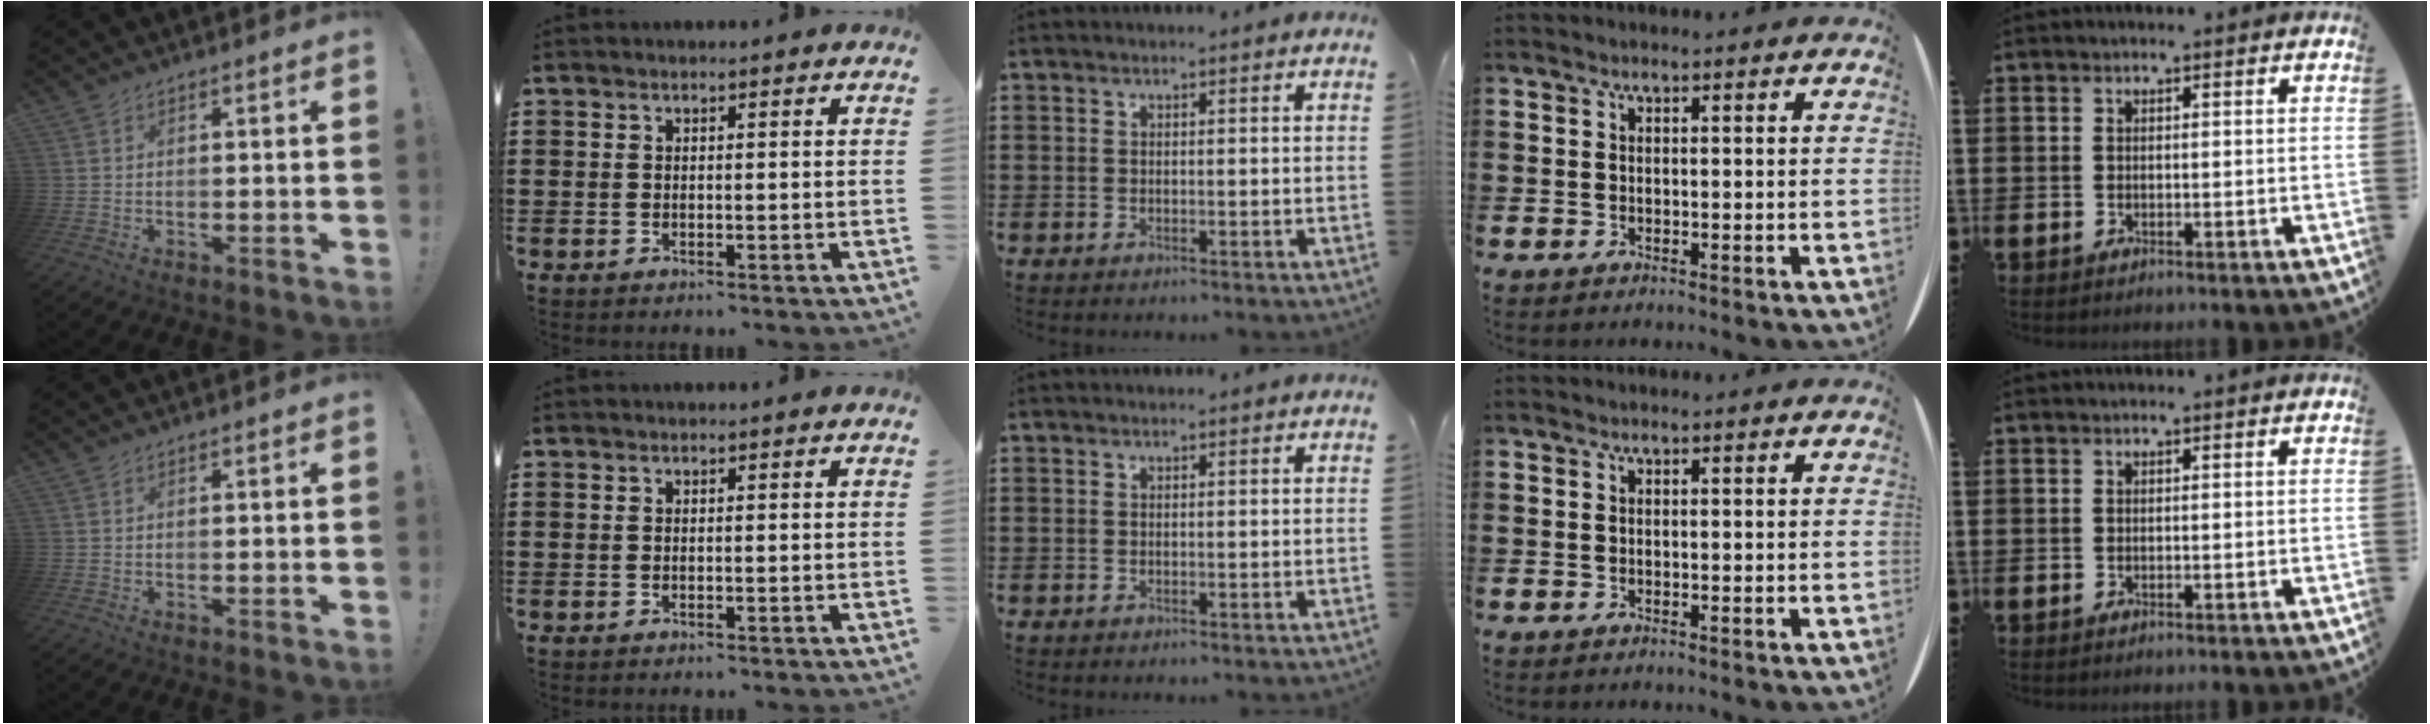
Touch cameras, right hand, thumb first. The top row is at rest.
{}